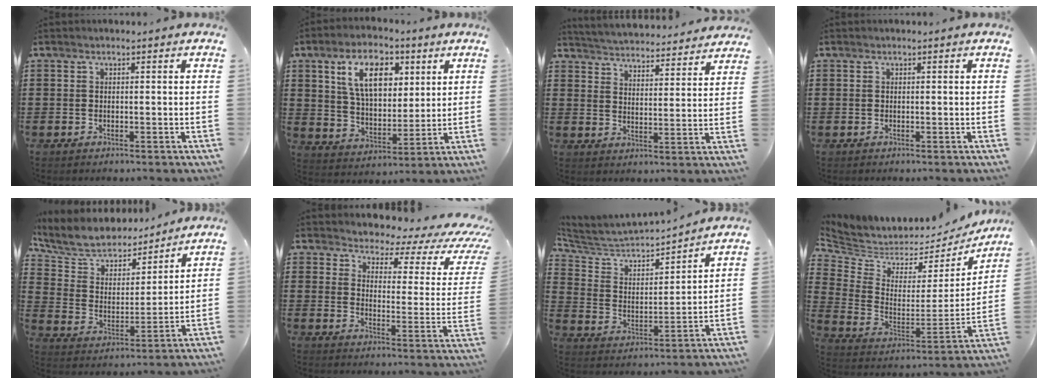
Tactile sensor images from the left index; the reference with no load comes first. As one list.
[{"total": 10.4, "force": [5.1, 5.8, 7.0], "torque": [-0.142, 0.014, 0.089]}, {"total": 4.3, "force": [4.3, -0.2, -0.4], "torque": [-0.016, -0.033, 0.071]}, {"total": 0.0}, {"total": 7.5, "force": [6.8, 2.5, 1.7], "torque": [-0.075, -0.044, 0.119]}, {"total": 3.5, "force": [2.8, 1.3, 1.6], "torque": [-0.042, -0.025, 0.040]}, {"total": 4.7, "force": [4.4, 1.2, 1.2], "torque": [-0.054, -0.035, 0.067]}, {"total": 4.1, "force": [3.7, 1.6, 0.7], "torque": [-0.043, -0.048, 0.062]}]